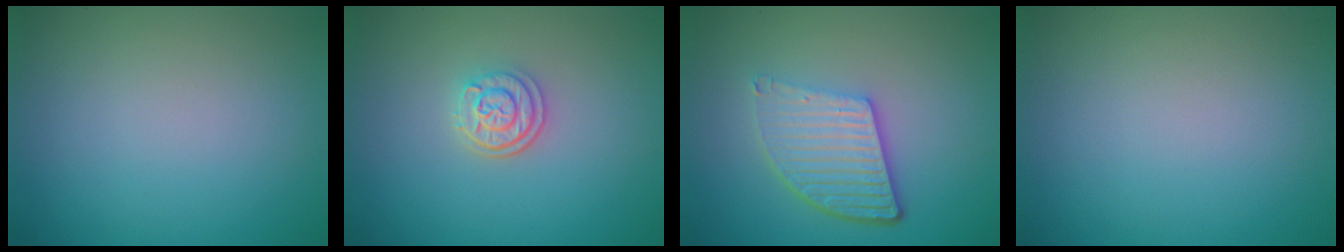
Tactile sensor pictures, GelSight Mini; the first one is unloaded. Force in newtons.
{"total": 2.6, "press": 2.2, "slide": 1.3}
{"total": 5.3, "press": 3.8, "slide": 3.7}
{"total": 0.0}